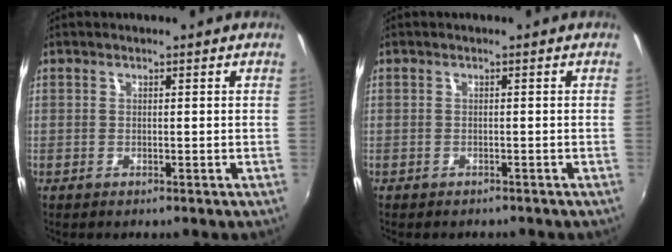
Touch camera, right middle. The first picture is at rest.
{"total": 1.8, "force": [-1.6, 0.7, 0.5], "torque": [-0.014, -0.012, -0.022]}